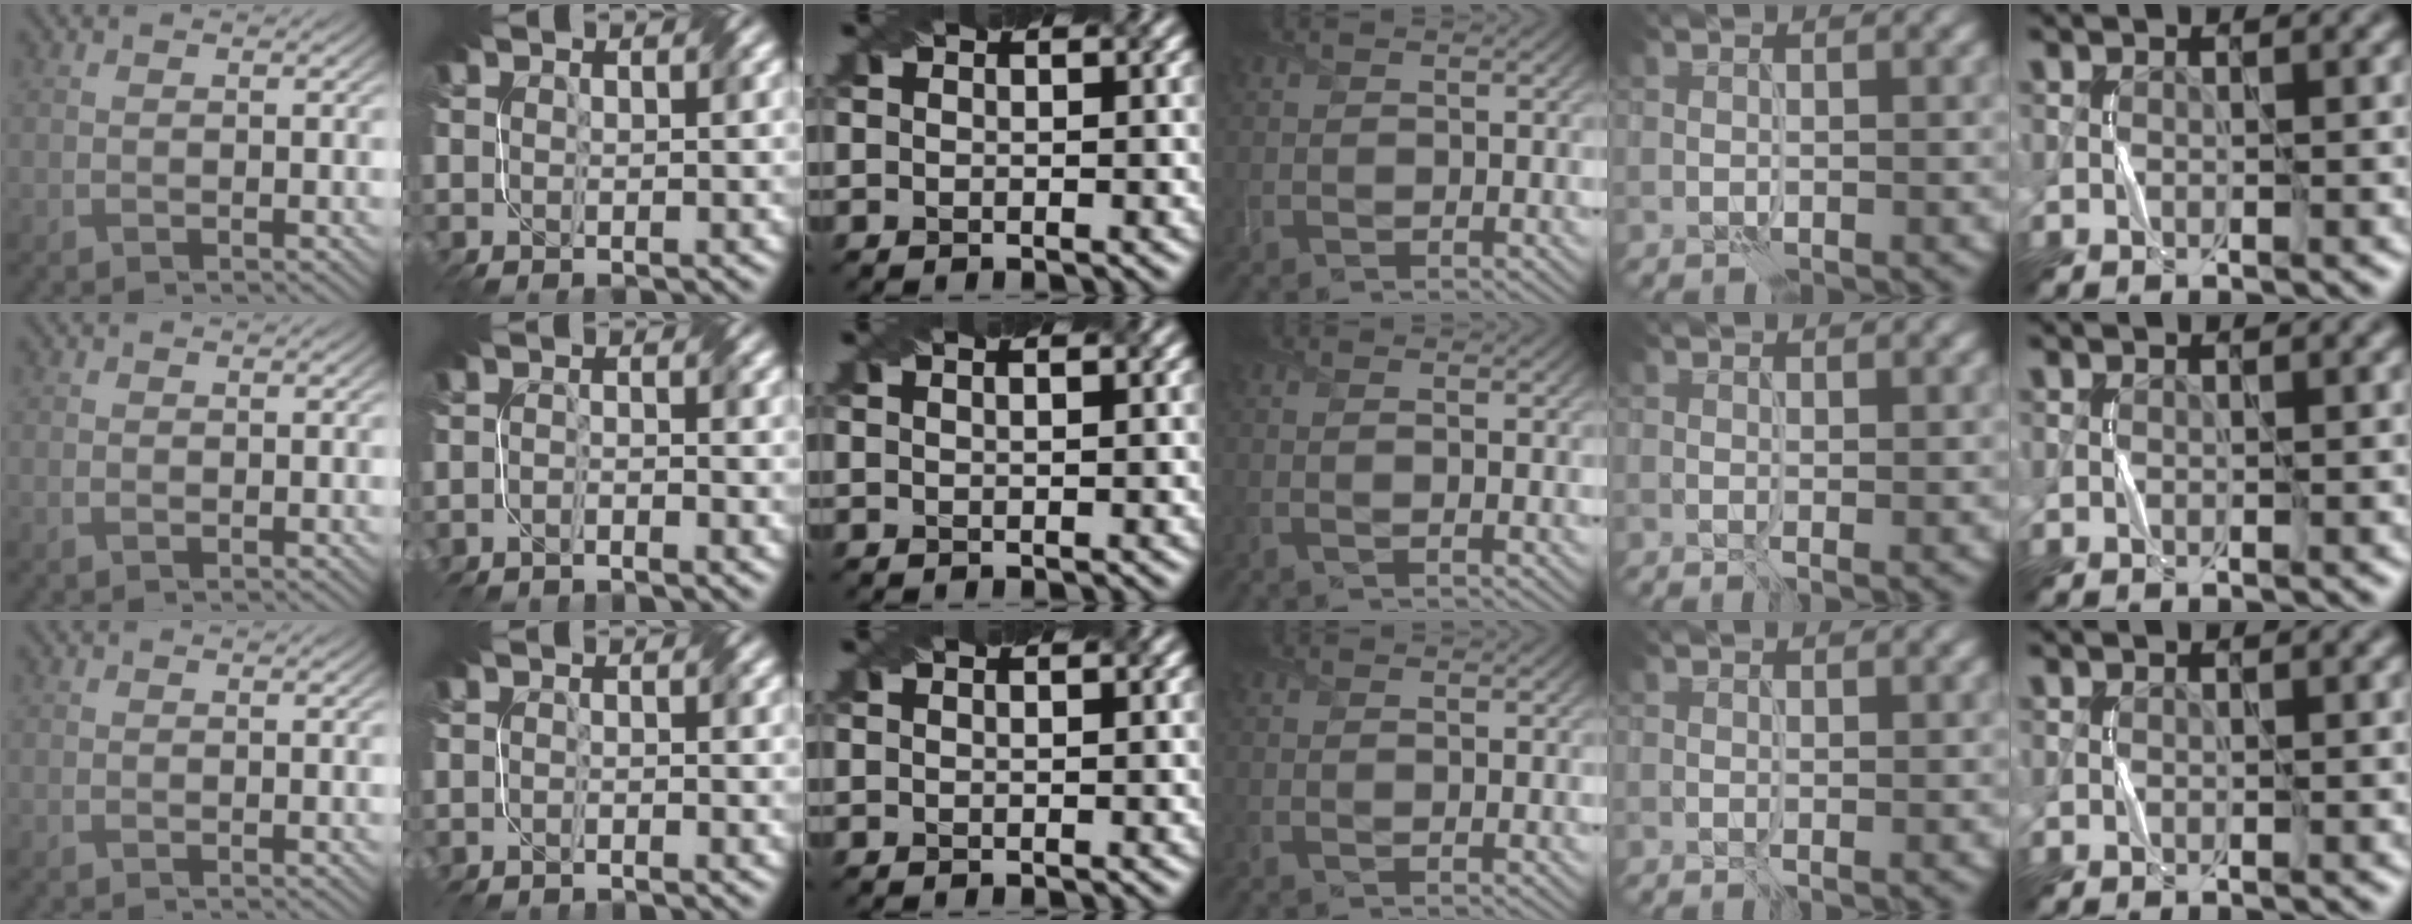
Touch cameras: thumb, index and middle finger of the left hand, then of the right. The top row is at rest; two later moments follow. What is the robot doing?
{"motion": "fold", "object": "netting"}